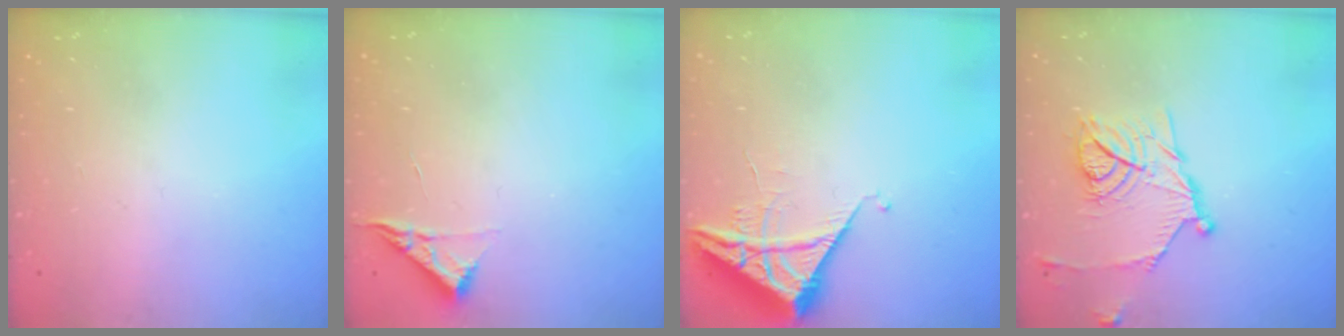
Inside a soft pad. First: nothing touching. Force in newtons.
{"total": 5.1, "press": 5.0, "slide": 0.7}
{"total": 6.1, "press": 6.1, "slide": 0.3}
{"total": 14.1, "press": 14.1, "slide": 0.2}